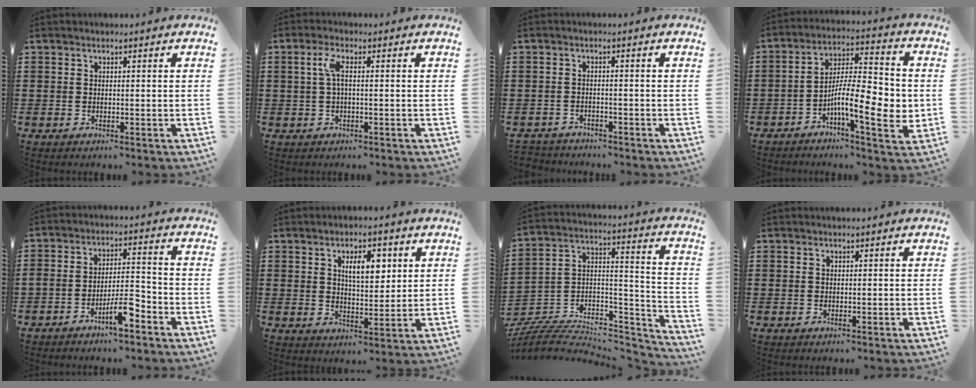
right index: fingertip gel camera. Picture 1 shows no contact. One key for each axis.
{"total": 3.3, "fx": 0.1, "fy": 0.7, "fz": 3.2, "tx": -0.070, "ty": 0.002, "tz": -0.004}
{"total": 1.9, "fx": -1.8, "fy": 0.4, "fz": -0.3, "tx": -0.002, "ty": 0.003, "tz": -0.043}
{"total": 11.5, "fx": -3.0, "fy": 3.1, "fz": 10.7, "tx": -0.195, "ty": -0.004, "tz": -0.052}
{"total": 6.4, "fx": -4.3, "fy": 1.6, "fz": 4.5, "tx": -0.086, "ty": 0.005, "tz": -0.078}
{"total": 6.2, "fx": 2.4, "fy": 2.7, "fz": 5.0, "tx": -0.082, "ty": 0.000, "tz": 0.034}
{"total": 6.5, "fx": -5.5, "fy": 2.7, "fz": 2.1, "tx": -0.046, "ty": 0.002, "tz": -0.112}
{"total": 0.0}